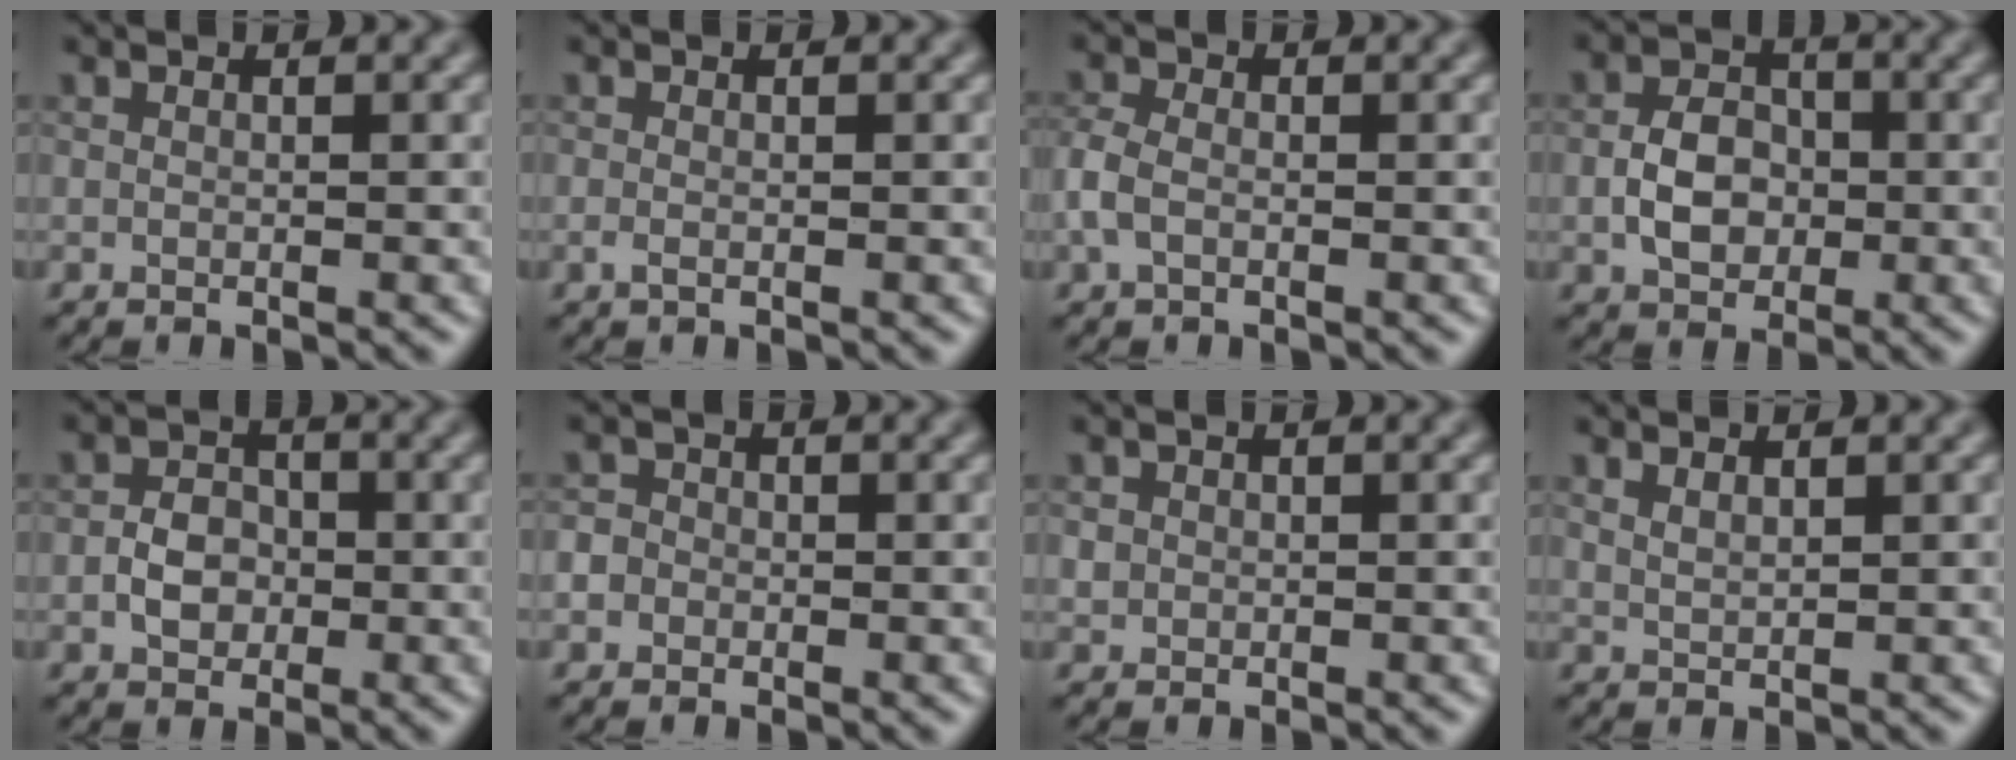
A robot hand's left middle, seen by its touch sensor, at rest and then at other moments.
{"total": 0.6, "force": [-0.1, 0.3, 0.5], "torque": [-0.013, -0.003, -0.002]}
{"total": 2.4, "force": [-0.6, 1.6, 1.7], "torque": [-0.045, 0.004, -0.017]}
{"total": 4.1, "force": [-0.6, 3.0, 2.6], "torque": [-0.046, 0.003, -0.014]}
{"total": 2.9, "force": [-0.6, 2.3, 1.6], "torque": [-0.024, 0.002, -0.016]}
{"total": 3.0, "force": [-0.3, 2.7, 1.2], "torque": [-0.001, 0.017, -0.033]}
{"total": 0.8, "force": [0.1, 0.8, 0.1], "torque": [0.003, -0.004, 0.004]}
{"total": 1.1, "force": [0.9, 0.4, 0.5], "torque": [-0.016, -0.003, 0.021]}